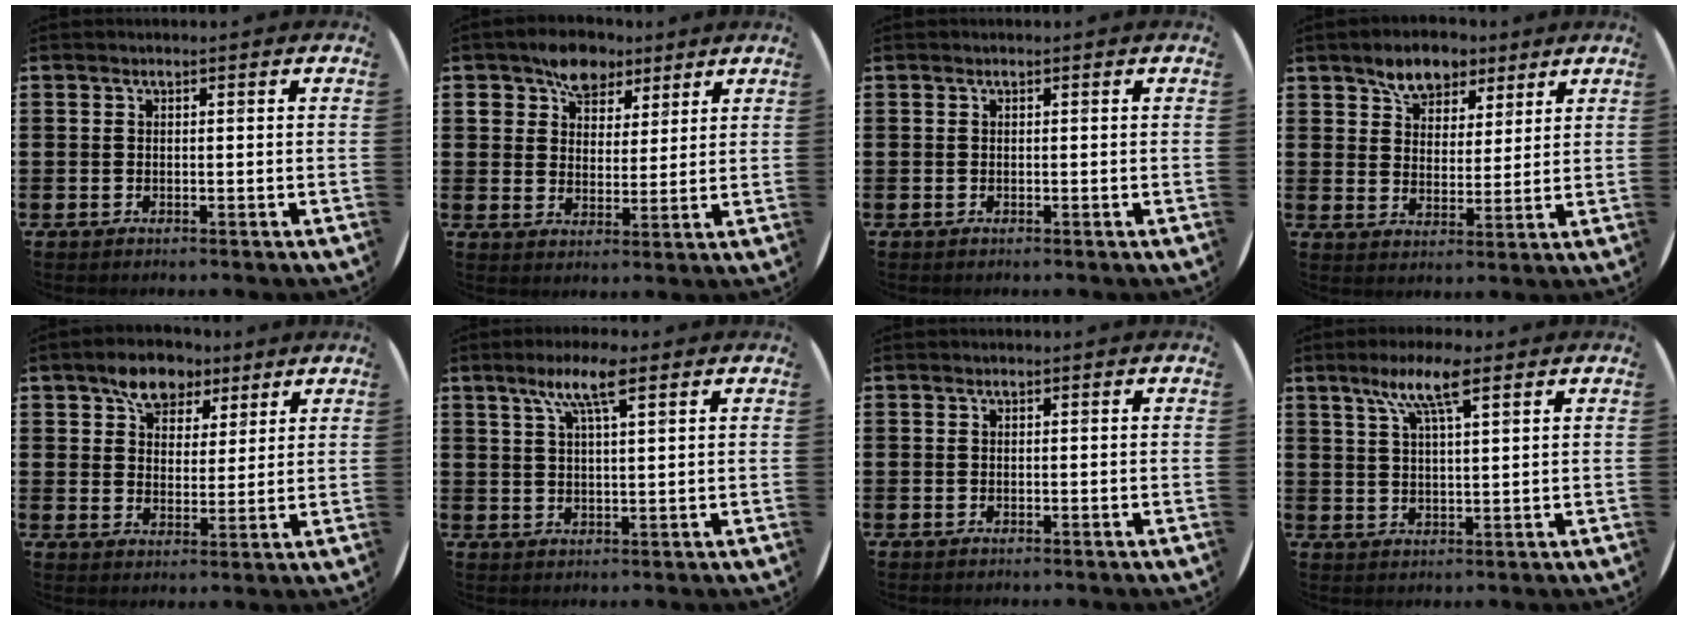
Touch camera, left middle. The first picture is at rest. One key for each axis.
{"total": 6.4, "fx": 4.8, "fy": 4.1, "fz": 1.4, "tx": -0.033, "ty": -0.002, "tz": 0.086}
{"total": 0.0}
{"total": 6.1, "fx": 4.8, "fy": 3.4, "fz": 1.3, "tx": -0.031, "ty": -0.007, "tz": 0.086}
{"total": 6.4, "fx": 4.7, "fy": 3.8, "fz": 1.9, "tx": -0.042, "ty": 0.000, "tz": 0.085}
{"total": 6.6, "fx": 4.1, "fy": 1.3, "fz": 5.0, "tx": -0.098, "ty": 0.006, "tz": 0.067}
{"total": 0.0}
{"total": 7.3, "fx": 4.9, "fy": 1.4, "fz": 5.3, "tx": -0.106, "ty": 0.002, "tz": 0.081}